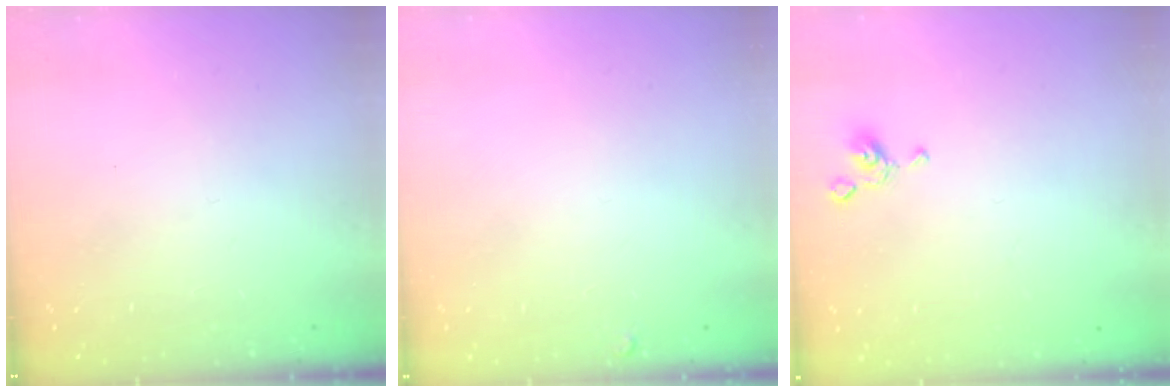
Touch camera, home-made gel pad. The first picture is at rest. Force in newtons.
{"total": 0.0}
{"total": 3.9, "press": 3.9, "slide": 0.4}